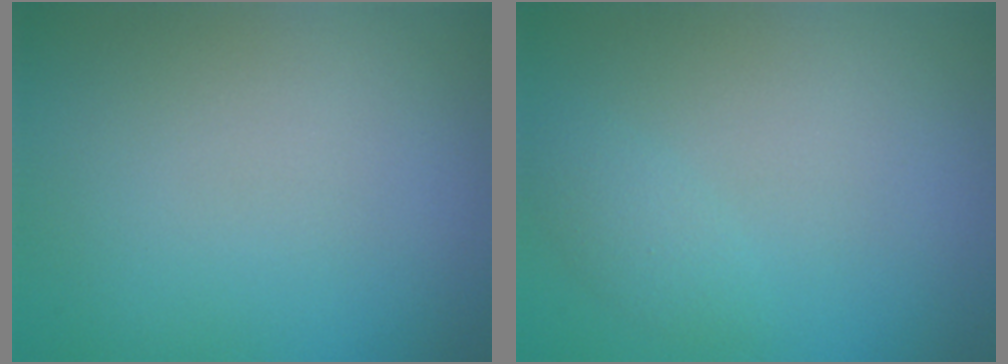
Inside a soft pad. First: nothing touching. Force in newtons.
{"total": 1.3, "press": 1.3, "slide": 0.1}